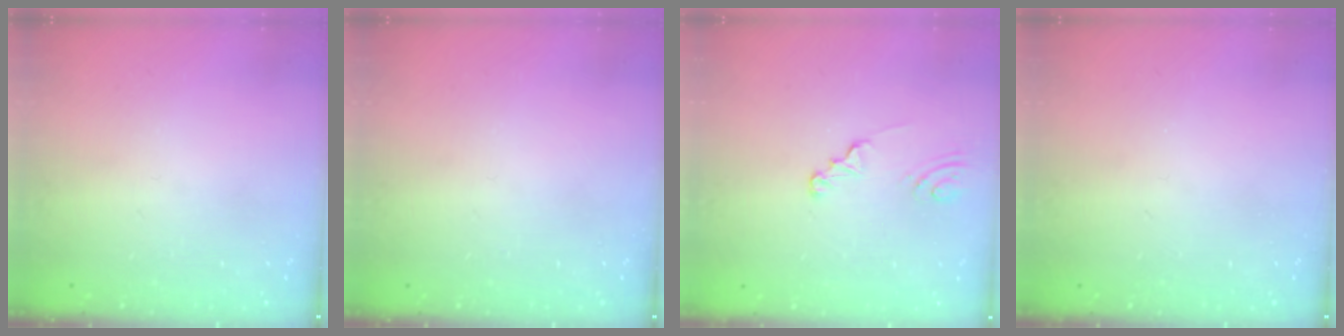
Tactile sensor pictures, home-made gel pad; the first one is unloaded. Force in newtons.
{"total": 0.0}
{"total": 1.8, "press": 1.8, "slide": 0.2}
{"total": 0.0}